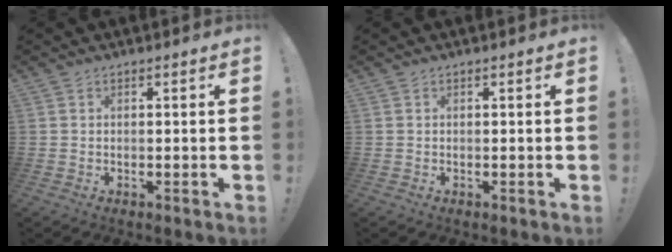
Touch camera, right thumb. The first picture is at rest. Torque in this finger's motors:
{"motor_torque": [-0.06, 0.06, 0.00, 0.00, 0.04]}